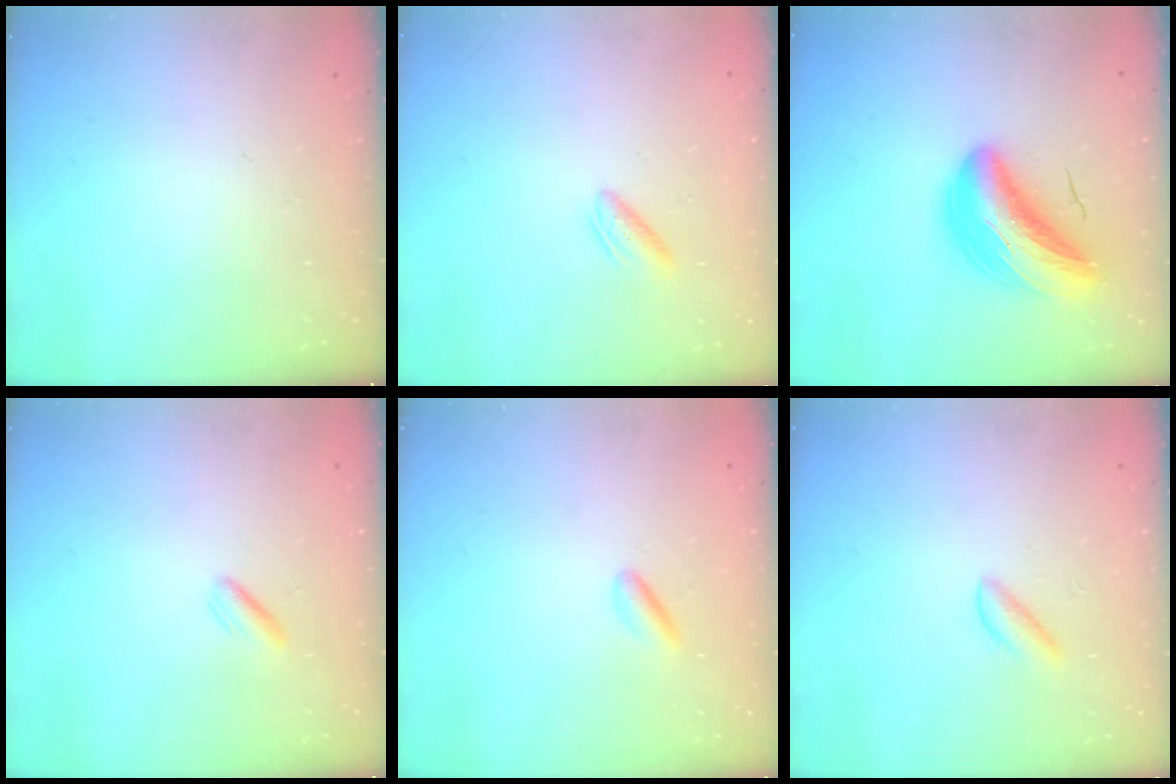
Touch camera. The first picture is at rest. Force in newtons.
{"total": 3.0, "press": 2.8, "slide": 0.9}
{"total": 11.5, "press": 11.1, "slide": 3.0}
{"total": 2.0, "press": 1.9, "slide": 0.7}
{"total": 2.4, "press": 2.2, "slide": 0.8}
{"total": 2.9, "press": 2.9, "slide": 0.3}